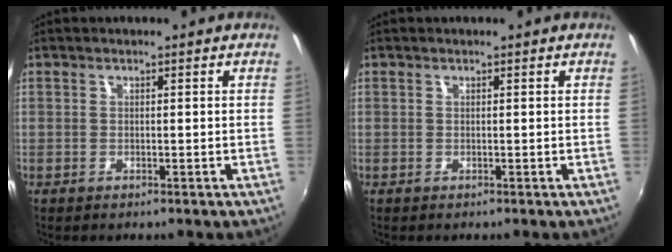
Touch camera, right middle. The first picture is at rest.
{"total": 0.0}